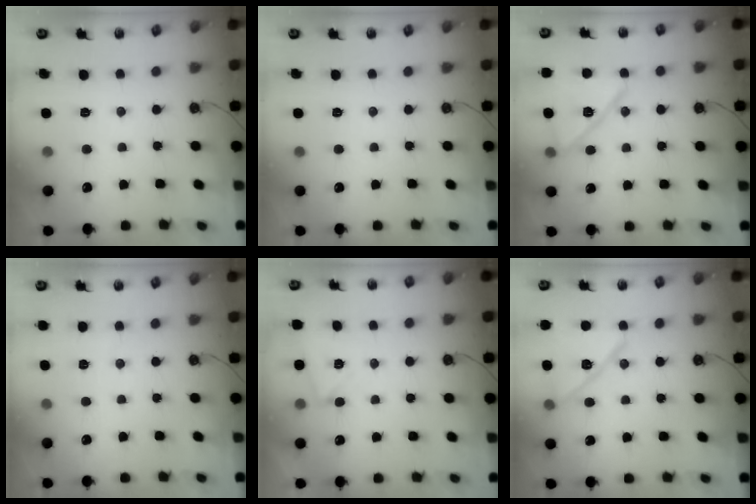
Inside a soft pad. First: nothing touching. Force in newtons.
{"total": 0.0}
{"total": 13.1, "press": 13.1, "slide": 0.8}
{"total": 1.6, "press": 1.4, "slide": 0.6}
{"total": 4.2, "press": 3.3, "slide": 2.6}
{"total": 14.3, "press": 11.3, "slide": 8.8}